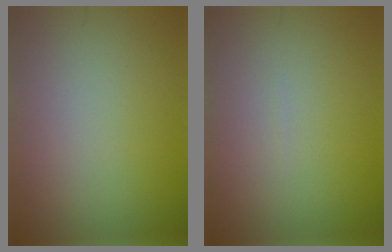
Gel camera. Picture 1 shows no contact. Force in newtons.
{"total": 0.0}